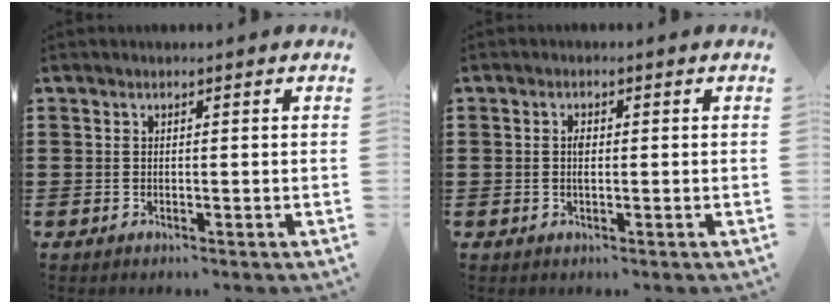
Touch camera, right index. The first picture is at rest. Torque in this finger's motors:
{"motor_torque": [0.49, -0.14, 0.00, 0.02]}